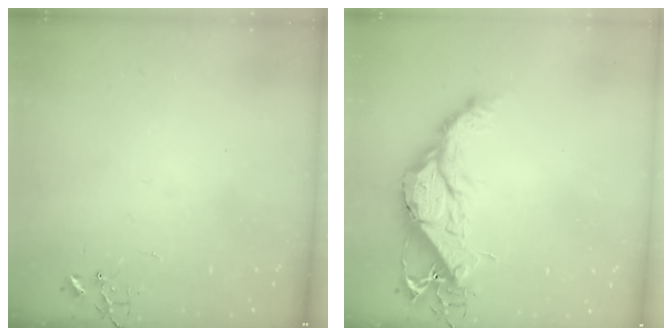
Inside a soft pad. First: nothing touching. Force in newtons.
{"total": 17.2, "press": 17.1, "slide": 1.3}